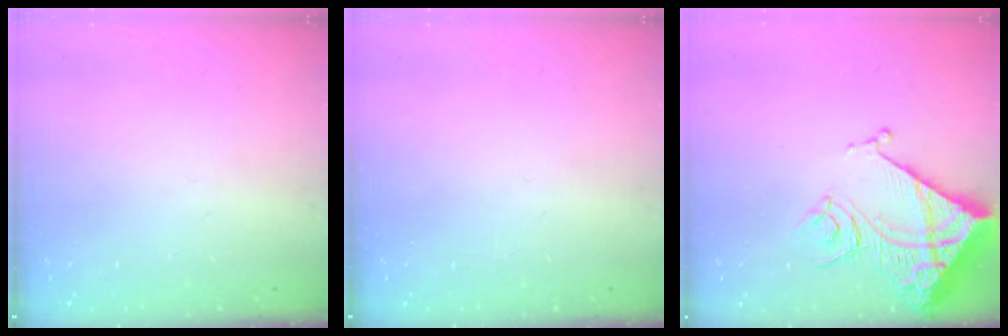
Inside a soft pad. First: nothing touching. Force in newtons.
{"total": 0.0}
{"total": 14.6, "press": 14.5, "slide": 1.6}